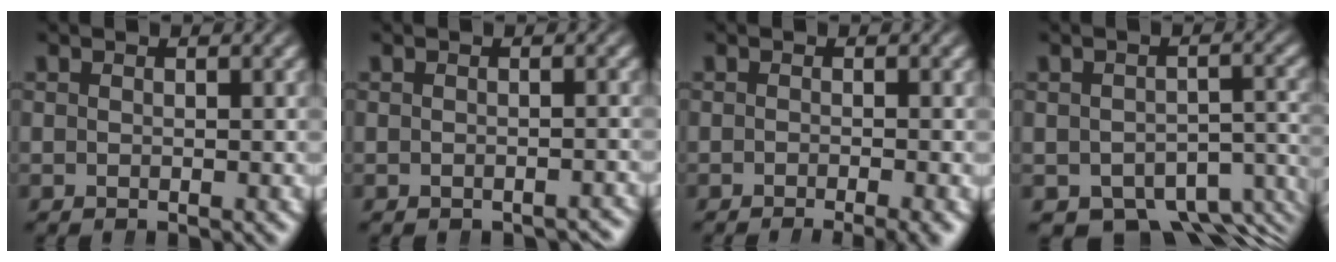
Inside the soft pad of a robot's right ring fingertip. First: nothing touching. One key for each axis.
{"total": 1.4, "fx": -1.4, "fy": 0.2, "fz": -0.2, "tx": 0.000, "ty": -0.005, "tz": -0.016}
{"total": 2.5, "fx": -2.2, "fy": -0.2, "fz": 1.3, "tx": -0.003, "ty": -0.002, "tz": -0.032}
{"total": 9.0, "fx": -6.3, "fy": 5.0, "fz": 4.0, "tx": -0.034, "ty": -0.028, "tz": -0.085}